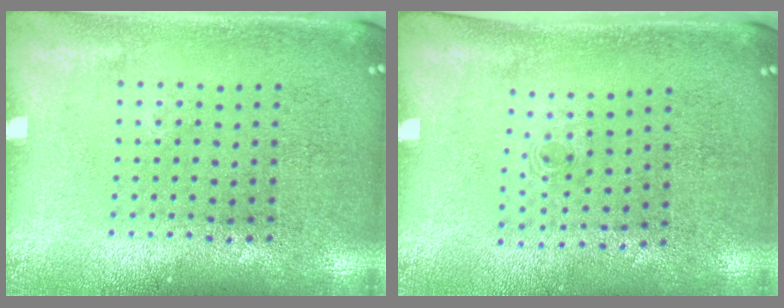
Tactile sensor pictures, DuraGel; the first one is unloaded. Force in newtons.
{"total": 0.6, "press": 0.3, "slide": 0.5}